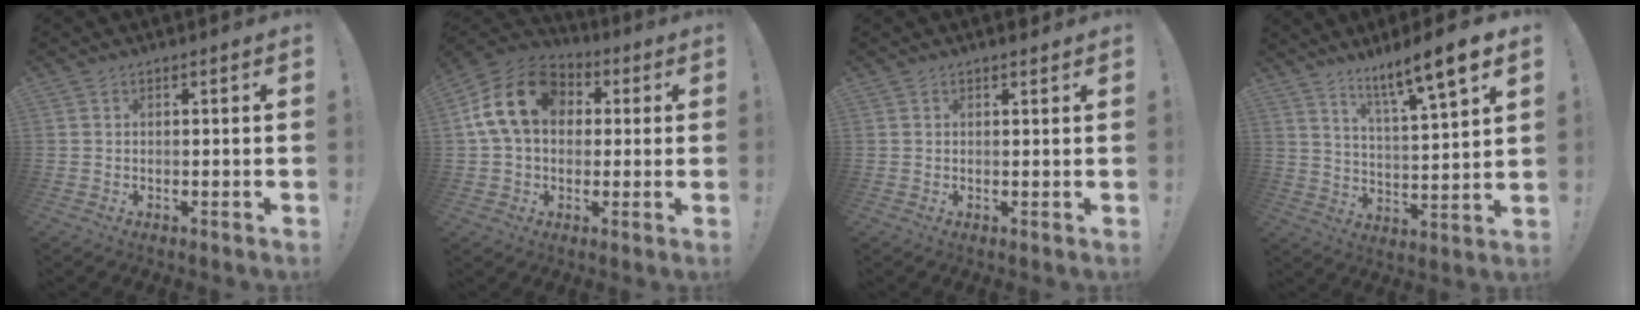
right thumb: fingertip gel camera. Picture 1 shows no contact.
{"total": 17.4, "force": [3.8, 12.7, 11.2], "torque": [-0.194, 0.011, 0.071]}
{"total": 1.0, "force": [0.9, 0.2, 0.2], "torque": [0.010, -0.005, 0.014]}
{"total": 11.2, "force": [8.1, 0.5, 7.8], "torque": [-0.125, -0.057, 0.125]}